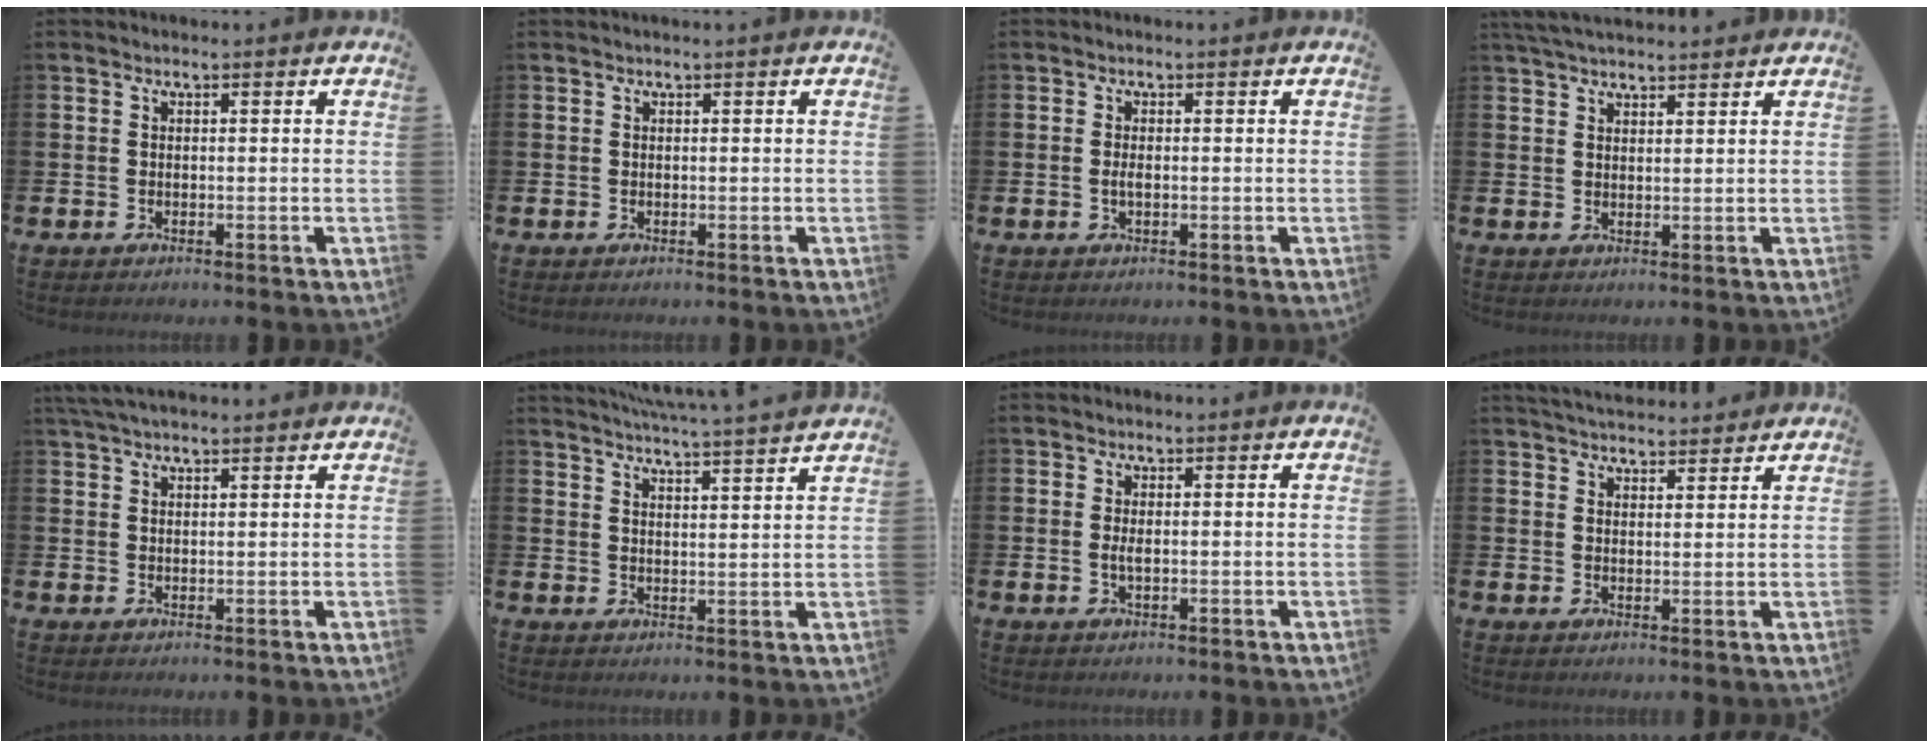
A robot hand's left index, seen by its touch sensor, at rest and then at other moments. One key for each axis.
{"total": 0.0}
{"total": 1.1, "fx": -0.1, "fy": 0.4, "fz": 1.0, "tx": -0.015, "ty": 0.000, "tz": -0.004}
{"total": 3.8, "fx": 3.6, "fy": 0.8, "fz": 1.1, "tx": -0.024, "ty": -0.009, "tz": 0.067}
{"total": 3.1, "fx": 2.8, "fy": 0.6, "fz": 1.3, "tx": -0.028, "ty": -0.001, "tz": 0.051}
{"total": 5.0, "fx": 4.8, "fy": -1.1, "fz": 0.6, "tx": -0.022, "ty": -0.034, "tz": 0.084}
{"total": 1.3, "fx": 0.0, "fy": 0.5, "fz": 1.3, "tx": -0.019, "ty": 0.000, "tz": -0.002}
{"total": 3.9, "fx": 3.8, "fy": 0.5, "fz": 0.3, "tx": -0.010, "ty": -0.018, "tz": 0.071}